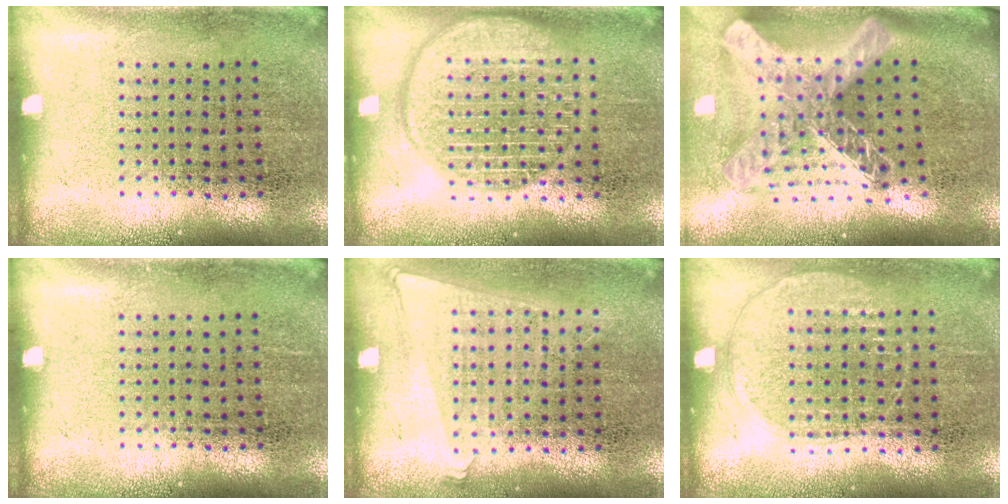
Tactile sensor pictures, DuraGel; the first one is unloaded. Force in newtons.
{"total": 3.0, "press": 3.0, "slide": 0.3}
{"total": 2.8, "press": 2.0, "slide": 2.0}
{"total": 0.0}
{"total": 1.1, "press": 1.0, "slide": 0.5}
{"total": 0.9, "press": 0.8, "slide": 0.4}